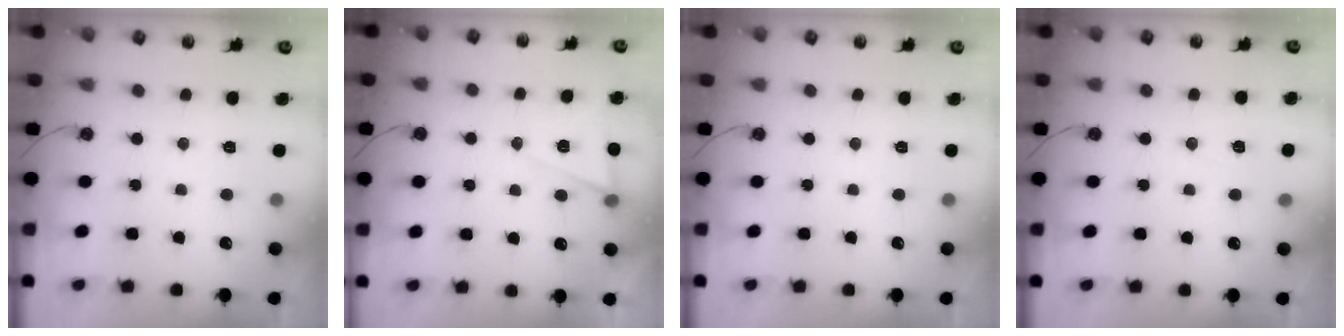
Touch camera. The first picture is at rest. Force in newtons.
{"total": 6.7, "press": 4.7, "slide": 4.8}
{"total": 0.0}
{"total": 4.2, "press": 3.7, "slide": 1.9}